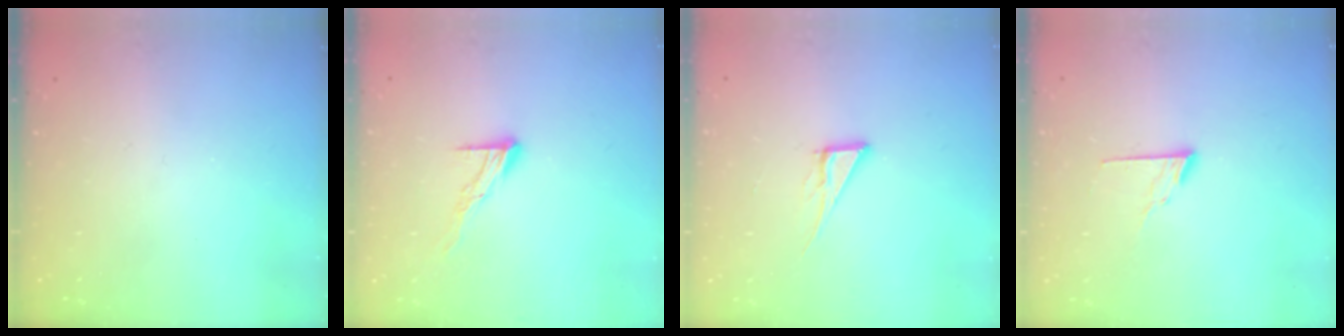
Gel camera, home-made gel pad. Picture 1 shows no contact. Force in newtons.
{"total": 8.7, "press": 8.7, "slide": 0.7}
{"total": 6.8, "press": 6.8, "slide": 0.2}
{"total": 7.4, "press": 7.4, "slide": 0.6}